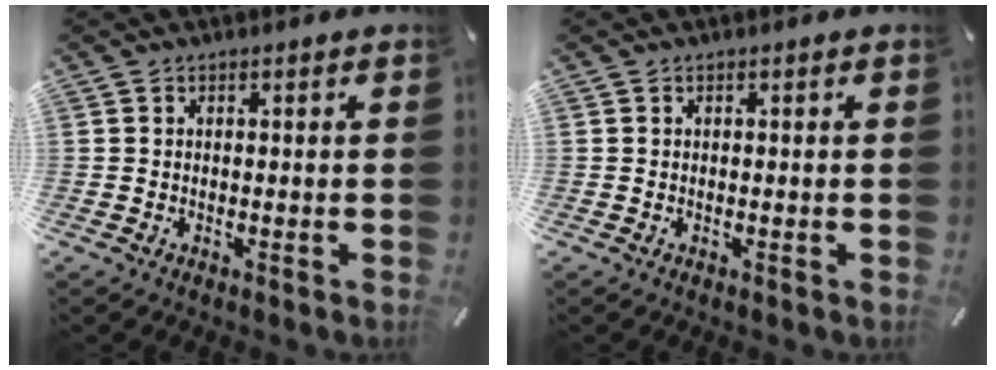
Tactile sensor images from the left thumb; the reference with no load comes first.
{"total": 0.0}